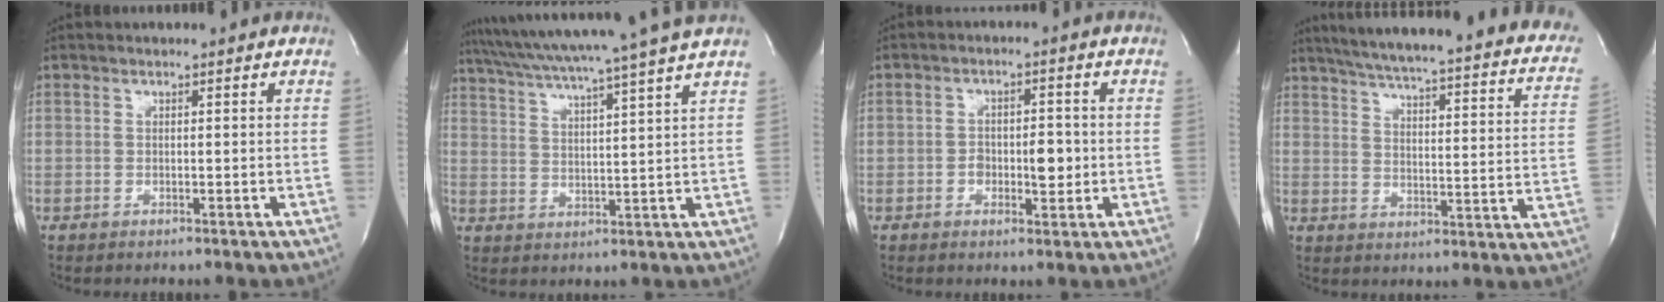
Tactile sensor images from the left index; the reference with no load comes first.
{"total": 17.0, "force": [14.6, -2.3, 8.4], "torque": [-0.152, -0.011, 0.211]}
{"total": 4.6, "force": [-0.9, 2.3, 3.8], "torque": [-0.052, 0.004, -0.007]}
{"total": 29.7, "force": [24.4, 4.3, 16.3], "torque": [-0.219, -0.034, 0.289]}